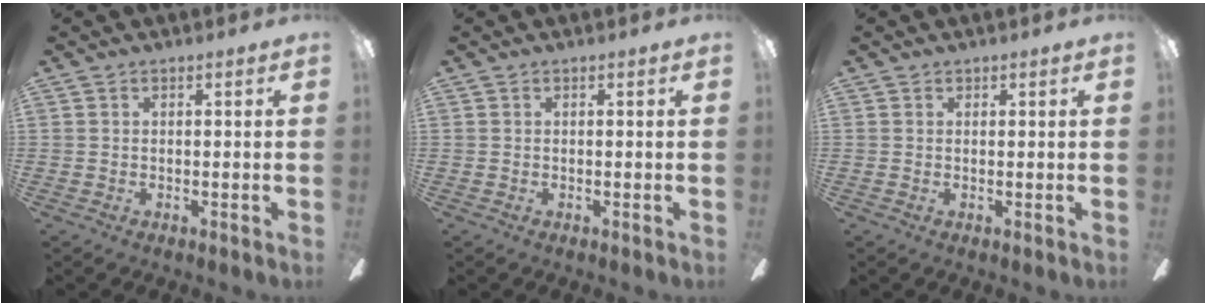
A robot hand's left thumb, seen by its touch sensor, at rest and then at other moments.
{"total": 0.0}
{"total": 0.6, "force": [0.4, 0.3, 0.0], "torque": [0.000, 0.001, 0.008]}